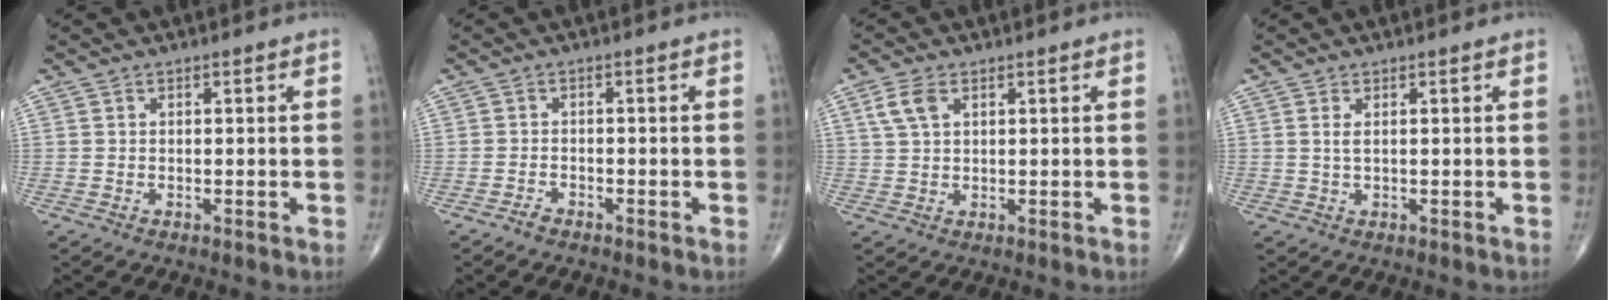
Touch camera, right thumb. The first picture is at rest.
{"total": 1.3, "force": [-1.1, 0.5, 0.4], "torque": [-0.012, 0.005, -0.022]}
{"total": 4.3, "force": [1.8, 2.4, 3.1], "torque": [-0.070, 0.006, 0.038]}
{"total": 1.5, "force": [0.4, 0.5, 1.4], "torque": [-0.034, 0.001, 0.013]}